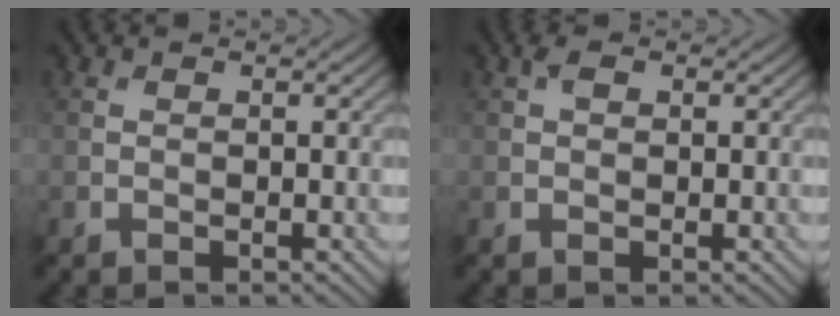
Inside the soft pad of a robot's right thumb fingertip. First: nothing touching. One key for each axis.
{"total": 1.3, "fx": 0.6, "fy": 0.8, "fz": 0.9, "tx": -0.019, "ty": 0.004, "tz": 0.010}